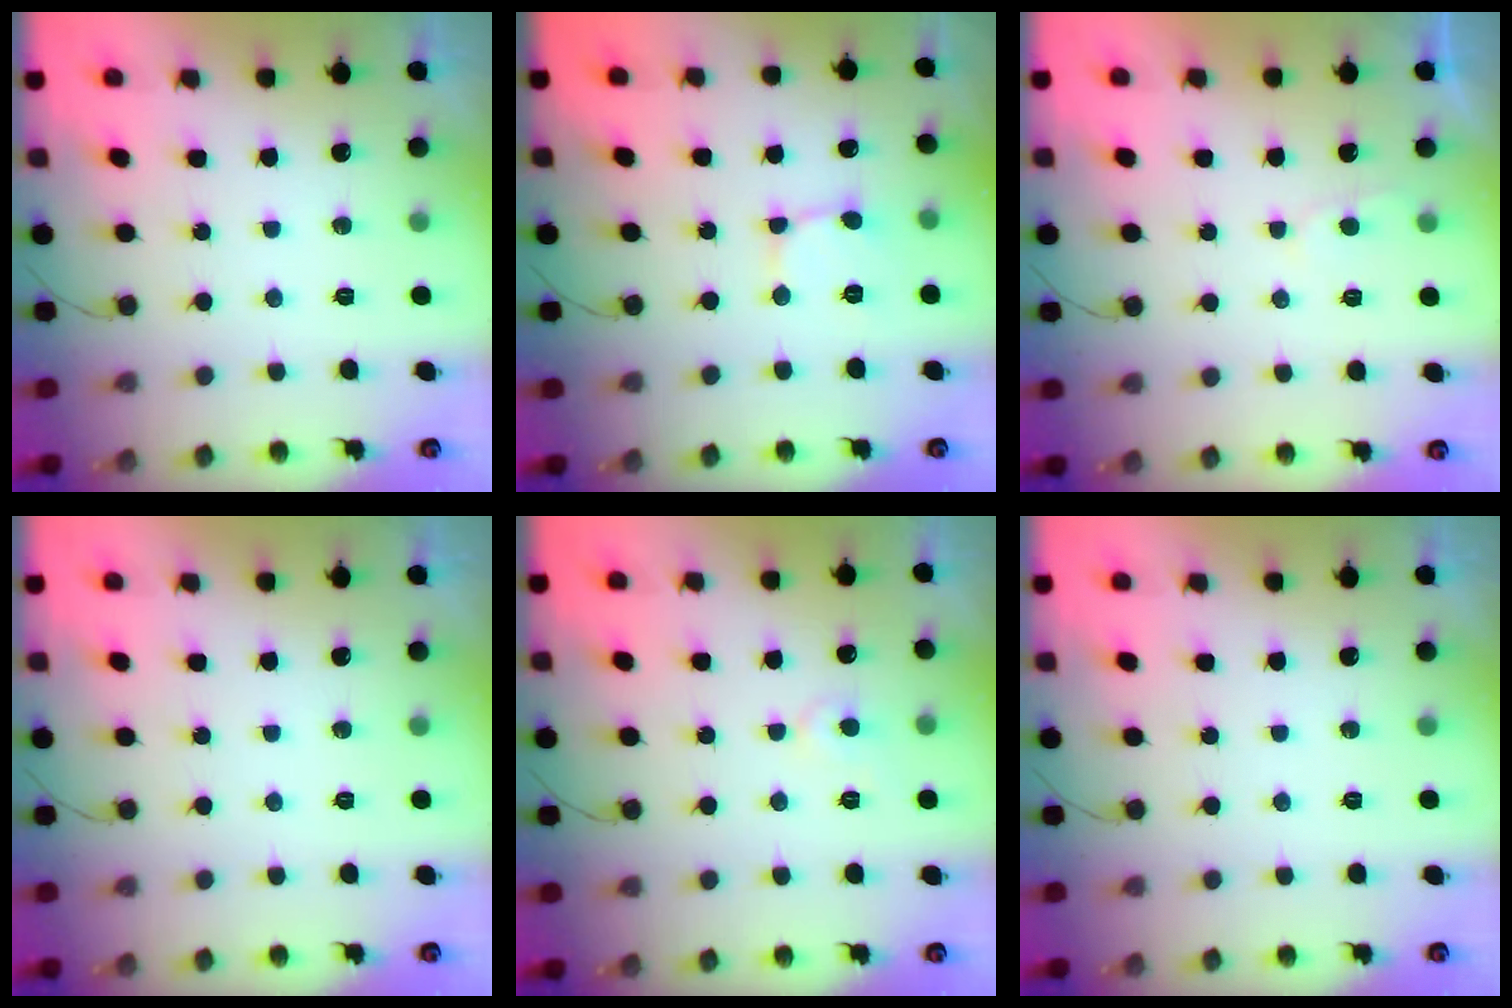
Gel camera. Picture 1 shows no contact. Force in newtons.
{"total": 2.1, "press": 2.1, "slide": 0.2}
{"total": 2.0, "press": 2.0, "slide": 0.3}
{"total": 0.0}
{"total": 4.8, "press": 4.7, "slide": 0.5}
{"total": 0.0}